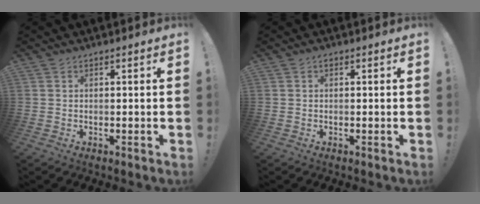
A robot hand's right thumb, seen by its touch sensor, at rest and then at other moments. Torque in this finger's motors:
{"motor_torque": [0.20, 0.34, -0.08, 0.15, -0.01]}